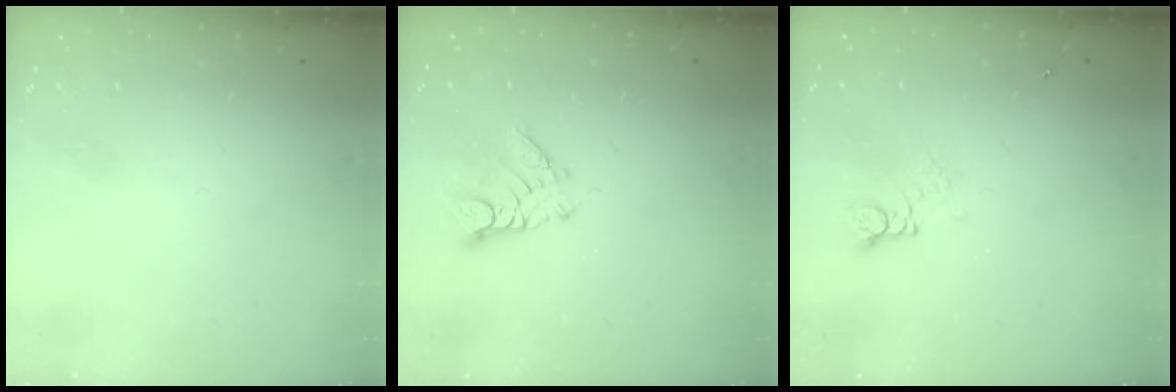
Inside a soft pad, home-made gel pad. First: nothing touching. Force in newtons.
{"total": 7.5, "press": 7.5, "slide": 0.7}
{"total": 2.5, "press": 2.5, "slide": 0.2}